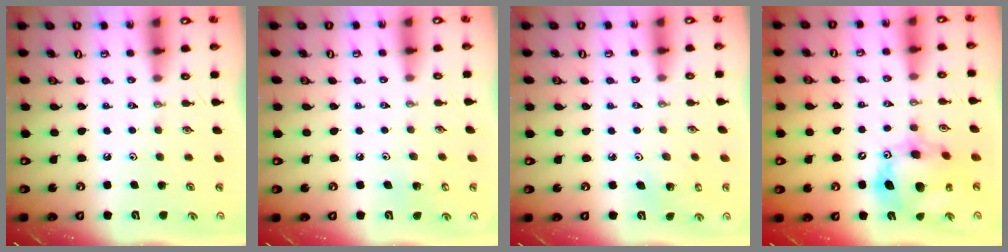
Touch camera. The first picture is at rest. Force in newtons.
{"total": 3.8, "press": 3.8, "slide": 0.3}
{"total": 3.0, "press": 3.0, "slide": 0.1}
{"total": 15.0, "press": 14.9, "slide": 1.3}